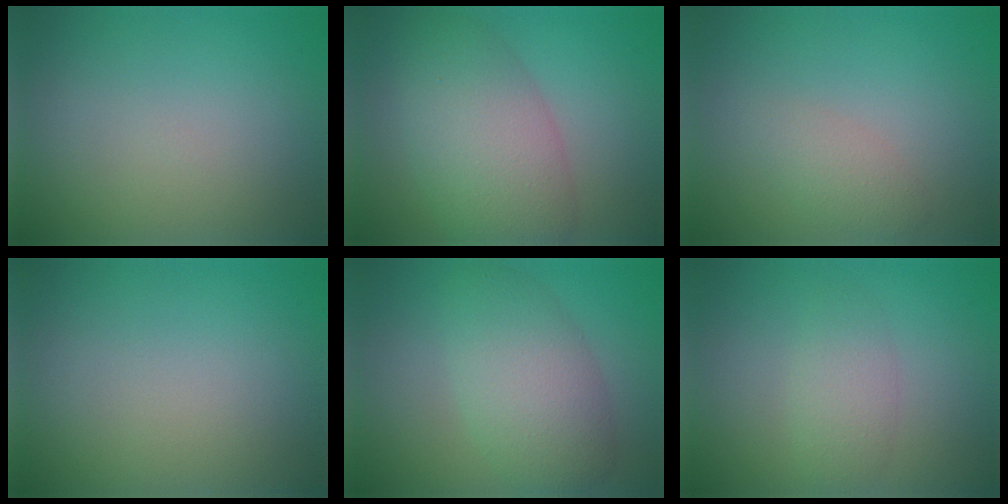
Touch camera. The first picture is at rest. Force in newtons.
{"total": 7.7, "press": 7.7, "slide": 0.0}
{"total": 1.8, "press": 1.8, "slide": 0.2}
{"total": 0.0}
{"total": 5.9, "press": 5.9, "slide": 0.6}
{"total": 2.5, "press": 2.5, "slide": 0.2}